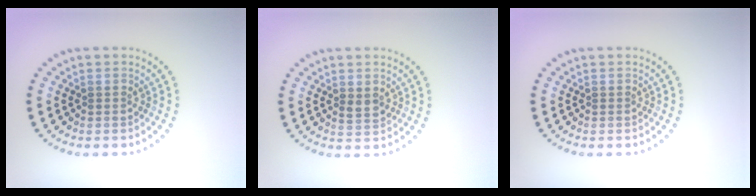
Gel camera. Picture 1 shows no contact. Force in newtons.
{"total": 1.3, "press": 1.2, "slide": 0.3}
{"total": 0.0}